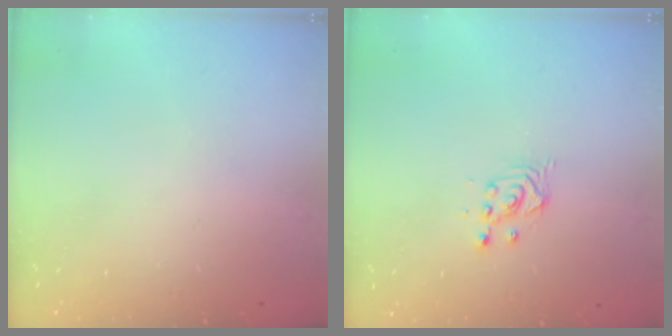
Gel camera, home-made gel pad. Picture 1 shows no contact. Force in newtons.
{"total": 2.5, "press": 2.5, "slide": 0.2}